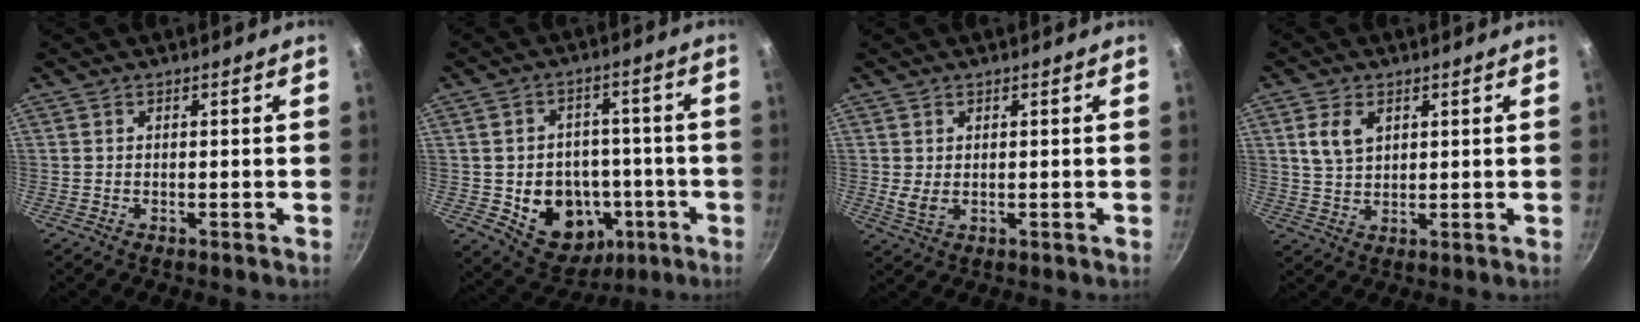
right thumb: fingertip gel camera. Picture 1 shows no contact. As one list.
[{"total": 14.5, "force": [-4.0, 11.2, 8.3], "torque": [-0.084, 0.026, -0.043]}, {"total": 2.4, "force": [0.1, 1.5, 1.9], "torque": [-0.041, -0.006, 0.009]}, {"total": 5.5, "force": [2.1, 3.6, 3.7], "torque": [-0.062, -0.006, 0.045]}]